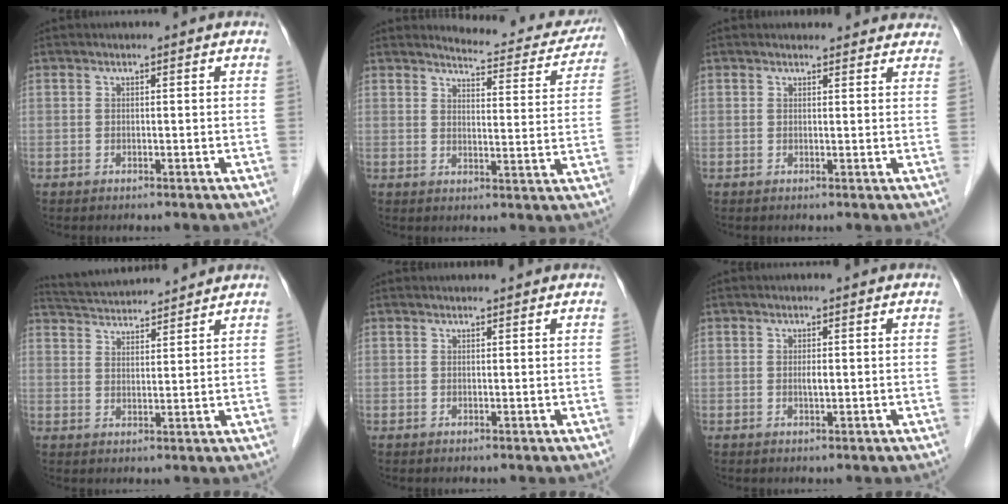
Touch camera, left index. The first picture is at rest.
{"total": 11.8, "force": [11.4, 2.2, 1.9], "torque": [-0.010, -0.028, 0.121]}
{"total": 7.8, "force": [7.3, 2.4, 1.3], "torque": [0.012, 0.012, 0.060]}
{"total": 10.4, "force": [10.1, 0.6, 2.7], "torque": [-0.059, 0.029, 0.160]}
{"total": 2.5, "force": [2.5, 0.2, 0.4], "torque": [-0.010, 0.020, 0.031]}
{"total": 0.9, "force": [0.1, 0.1, 0.9], "torque": [-0.018, -0.001, 0.002]}